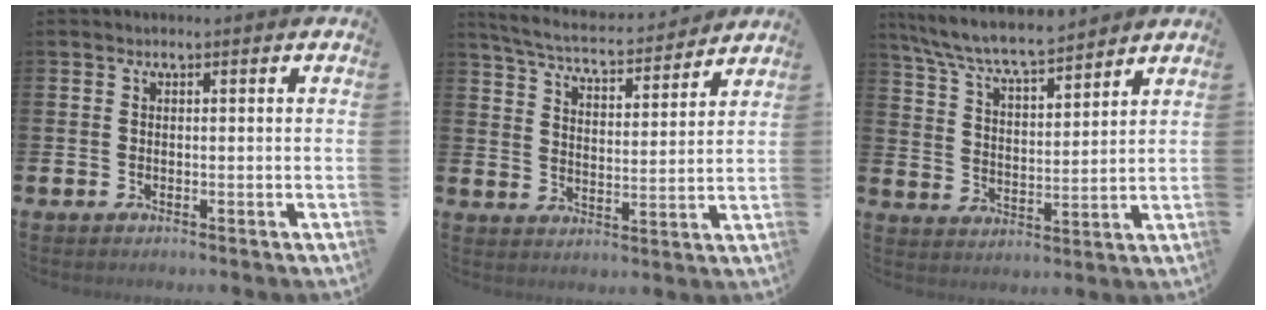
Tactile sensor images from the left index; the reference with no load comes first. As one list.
[{"total": 5.8, "force": [5.5, 0.9, 1.6], "torque": [-0.060, -0.040, 0.092]}, {"total": 7.7, "force": [7.3, 0.8, 2.5], "torque": [-0.077, -0.046, 0.127]}]